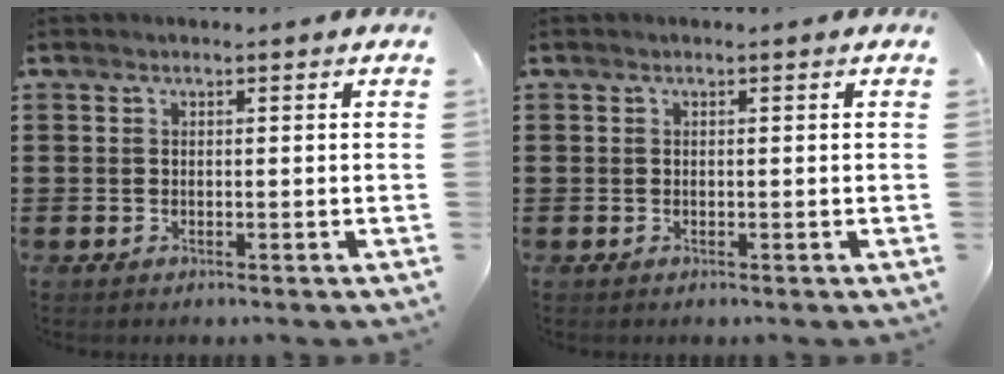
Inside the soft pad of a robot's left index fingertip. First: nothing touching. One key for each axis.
{"total": 0.0}